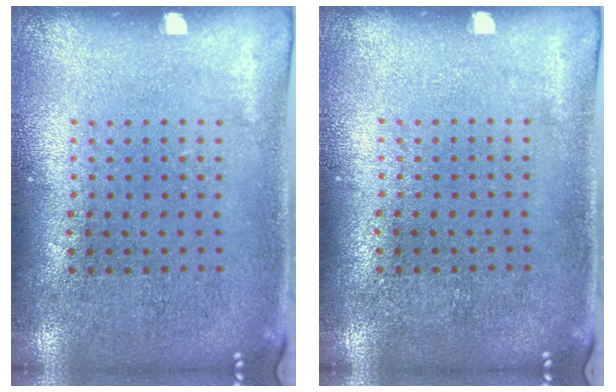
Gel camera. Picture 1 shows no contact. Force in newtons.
{"total": 0.0}